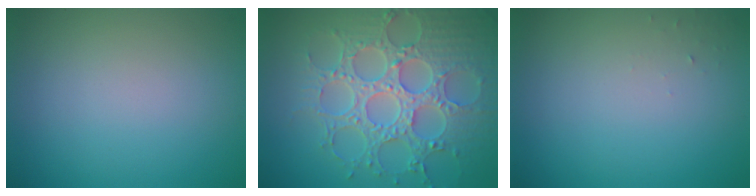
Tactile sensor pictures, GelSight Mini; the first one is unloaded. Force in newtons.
{"total": 8.1, "press": 6.3, "slide": 5.0}
{"total": 0.6, "press": 0.6, "slide": 0.1}